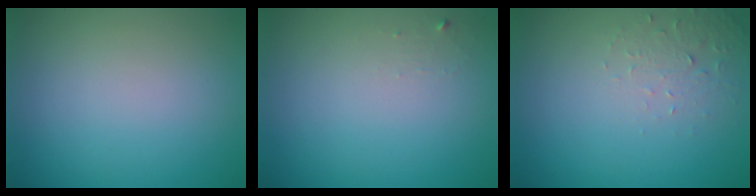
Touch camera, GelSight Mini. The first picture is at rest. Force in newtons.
{"total": 0.6, "press": 0.6, "slide": 0.1}
{"total": 1.9, "press": 1.8, "slide": 0.4}